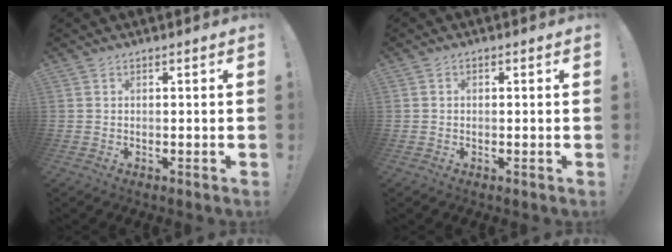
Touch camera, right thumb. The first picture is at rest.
{"total": 0.7, "force": [-0.3, 0.6, 0.2], "torque": [-0.003, 0.003, -0.006]}